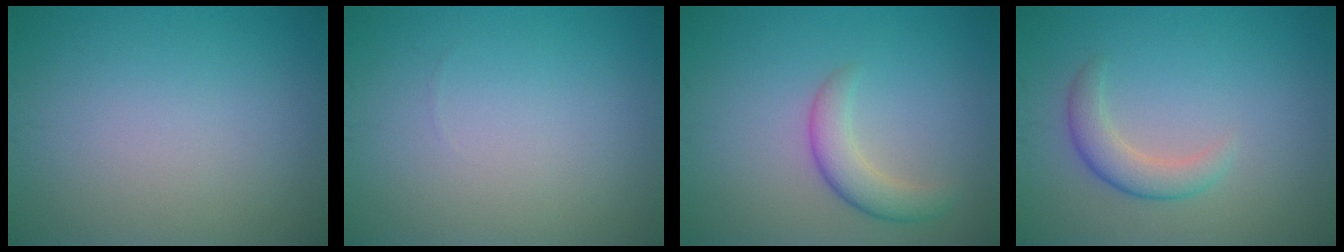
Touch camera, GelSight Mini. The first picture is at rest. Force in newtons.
{"total": 0.0}
{"total": 3.0, "press": 3.0, "slide": 0.1}
{"total": 2.7, "press": 2.7, "slide": 0.1}